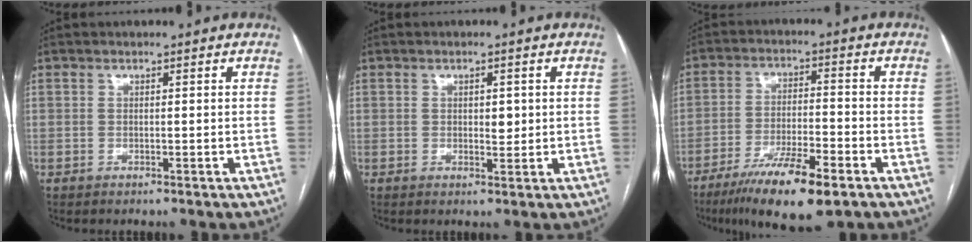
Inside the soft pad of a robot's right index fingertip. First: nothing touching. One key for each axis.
{"total": 2.1, "fx": 0.3, "fy": 1.0, "fz": 1.9, "tx": -0.027, "ty": -0.001, "tz": 0.005}
{"total": 12.4, "fx": -7.8, "fy": 2.1, "fz": 9.3, "tx": -0.164, "ty": -0.023, "tz": -0.130}